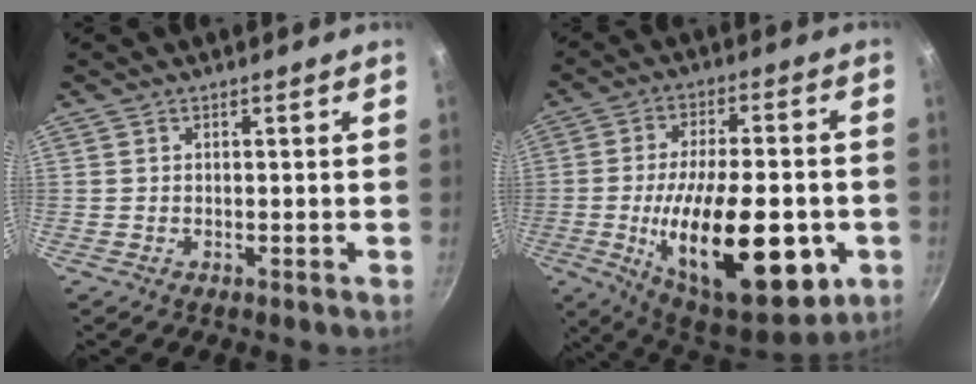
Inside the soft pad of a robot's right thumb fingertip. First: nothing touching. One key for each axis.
{"total": 26.5, "fx": -6.3, "fy": 11.5, "fz": 23.1, "tx": -0.345, "ty": 0.008, "tz": -0.085}